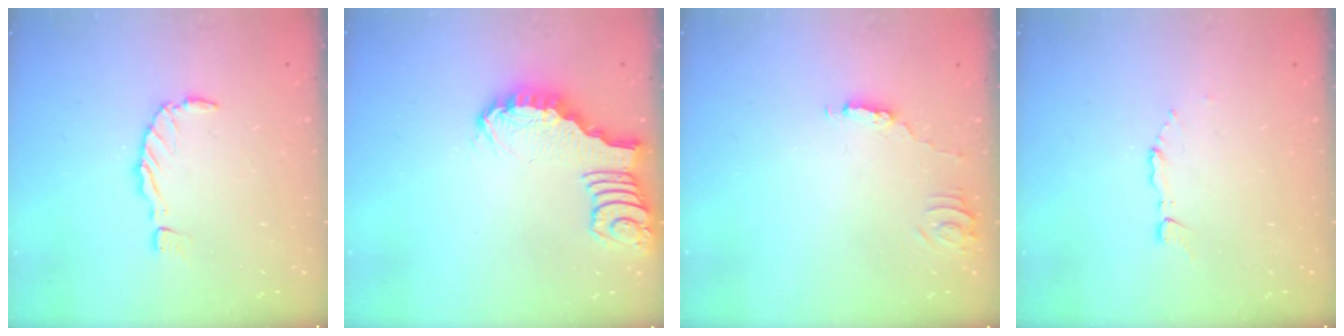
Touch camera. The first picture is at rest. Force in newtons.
{"total": 2.5, "press": 2.5, "slide": 0.2}
{"total": 2.5, "press": 2.5, "slide": 0.2}
{"total": 3.8, "press": 3.8, "slide": 0.4}